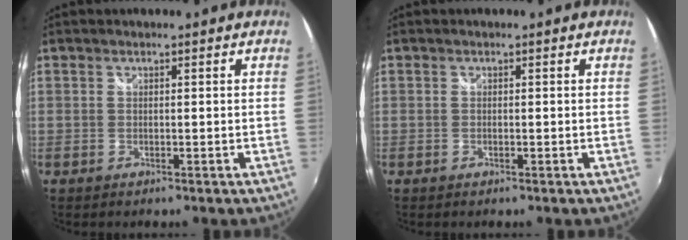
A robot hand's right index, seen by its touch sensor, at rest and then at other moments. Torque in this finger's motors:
{"motor_torque": [0.07, 0.03, 0.01, 0.01]}